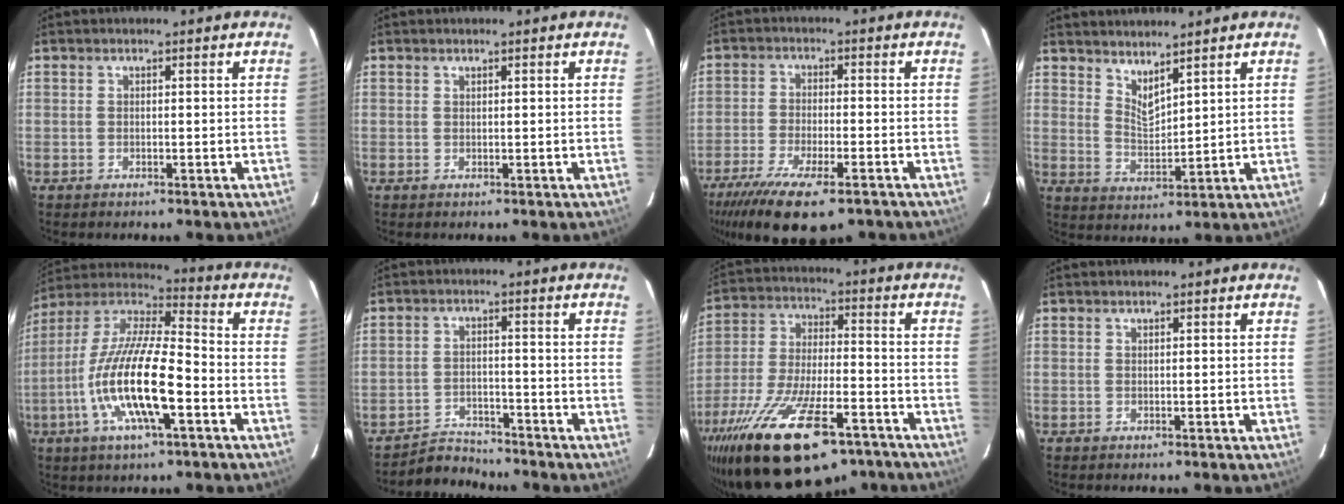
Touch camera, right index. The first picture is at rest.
{"total": 0.0}
{"total": 15.8, "force": [-11.1, 4.5, 10.4], "torque": [-0.218, -0.055, -0.186]}
{"total": 5.0, "force": [4.2, 1.1, 2.4], "torque": [-0.039, -0.010, 0.077]}
{"total": 18.5, "force": [-5.9, 4.7, 16.9], "torque": [-0.335, -0.013, -0.121]}
{"total": 4.9, "force": [-4.7, 1.2, -0.5], "torque": [-0.004, 0.014, -0.082]}
{"total": 27.2, "force": [-18.2, 10.0, 17.6], "torque": [-0.348, -0.051, -0.286]}
{"total": 0.0}